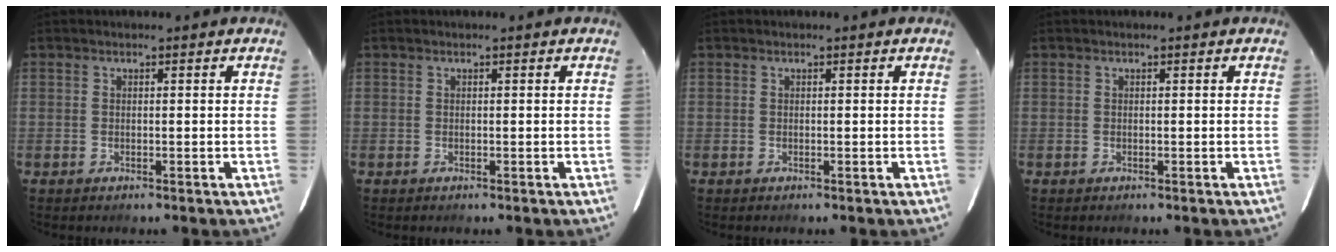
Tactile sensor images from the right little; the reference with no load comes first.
{"total": 0.0}
{"total": 0.0}
{"total": 0.0}